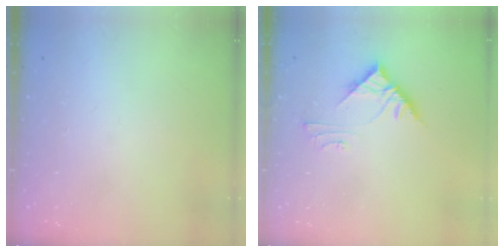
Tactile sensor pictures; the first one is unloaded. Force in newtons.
{"total": 6.2, "press": 6.2, "slide": 0.1}